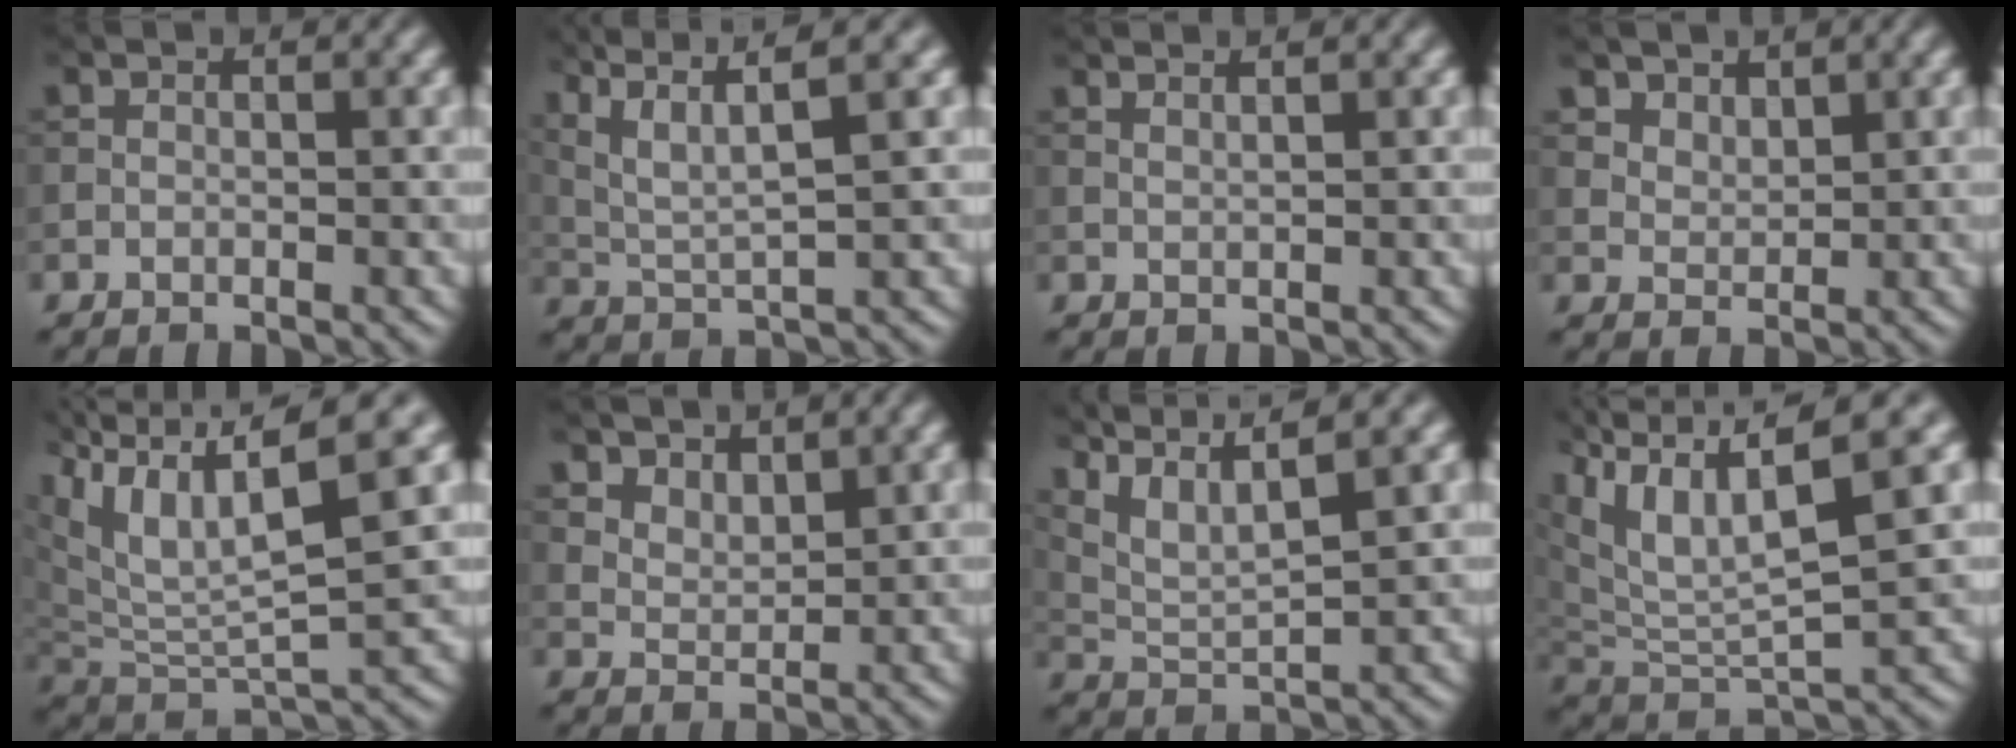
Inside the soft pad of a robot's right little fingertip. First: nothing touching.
{"total": 7.5, "force": [4.7, 1.6, 5.6], "torque": [-0.110, 0.021, 0.074]}
{"total": 2.1, "force": [1.6, 0.7, 1.3], "torque": [-0.008, 0.000, 0.010]}
{"total": 2.9, "force": [2.3, 1.6, 0.9], "torque": [-0.027, -0.017, 0.061]}
{"total": 10.2, "force": [4.5, 3.3, 8.5], "torque": [-0.172, 0.009, 0.083]}
{"total": 3.6, "force": [2.9, 1.7, 1.4], "torque": [-0.039, -0.011, 0.066]}
{"total": 7.3, "force": [5.4, 1.6, 4.7], "torque": [-0.100, 0.017, 0.090]}
{"total": 9.1, "force": [4.4, 2.8, 7.4], "torque": [-0.153, 0.009, 0.082]}